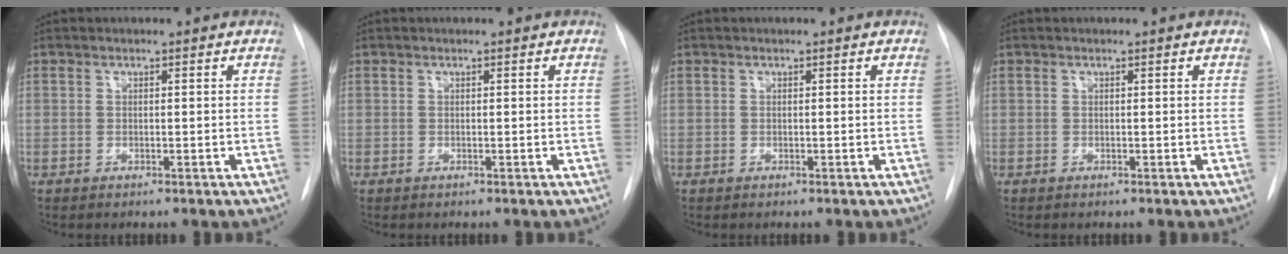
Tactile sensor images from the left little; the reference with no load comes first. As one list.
[{"total": 0.0}, {"total": 0.0}, {"total": 0.0}]